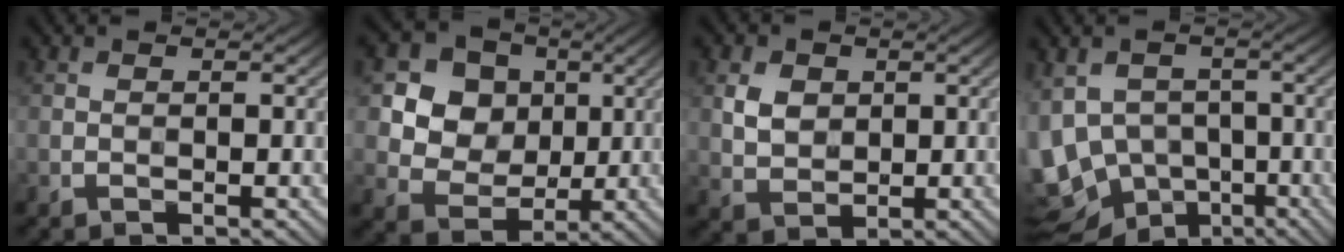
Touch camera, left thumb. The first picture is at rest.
{"total": 9.0, "force": [2.4, 7.7, 4.0], "torque": [-0.104, 0.001, 0.047]}
{"total": 4.0, "force": [1.2, 3.1, 2.2], "torque": [-0.055, -0.001, 0.023]}
{"total": 12.2, "force": [-3.0, 9.4, 7.2], "torque": [-0.183, -0.022, -0.043]}